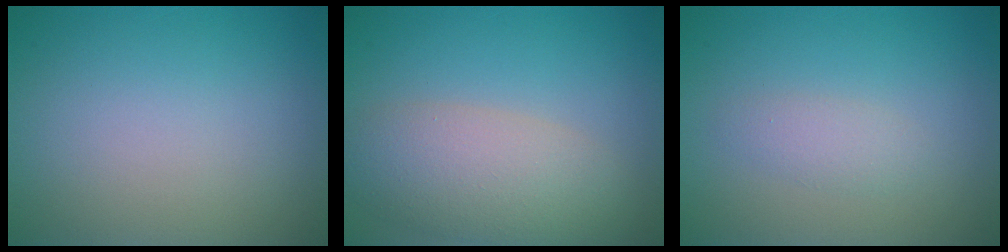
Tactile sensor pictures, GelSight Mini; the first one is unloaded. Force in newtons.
{"total": 5.8, "press": 5.8, "slide": 0.6}
{"total": 1.4, "press": 1.4, "slide": 0.1}